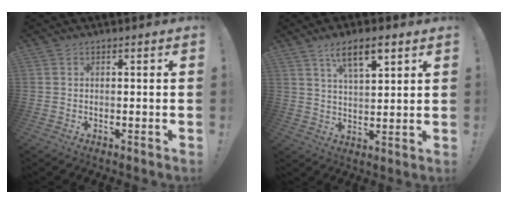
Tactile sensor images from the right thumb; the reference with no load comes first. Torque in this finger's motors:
{"motor_torque": [0.05, 0.19, 0.50, 0.71, 0.27]}